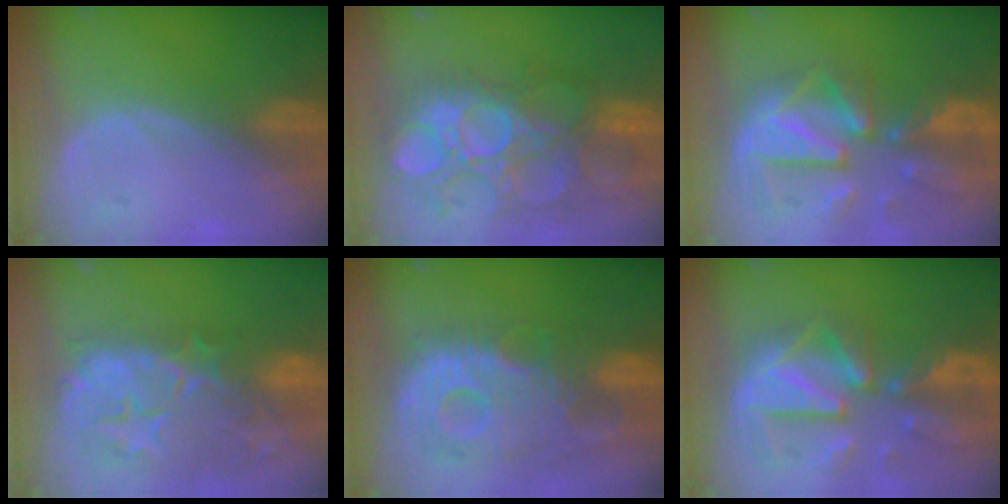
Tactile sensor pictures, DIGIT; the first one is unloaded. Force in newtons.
{"total": 12.4, "press": 11.6, "slide": 4.3}
{"total": 12.0, "press": 10.5, "slide": 5.9}
{"total": 14.2, "press": 12.0, "slide": 7.6}
{"total": 13.0, "press": 11.3, "slide": 6.4}
{"total": 12.0, "press": 10.5, "slide": 5.9}